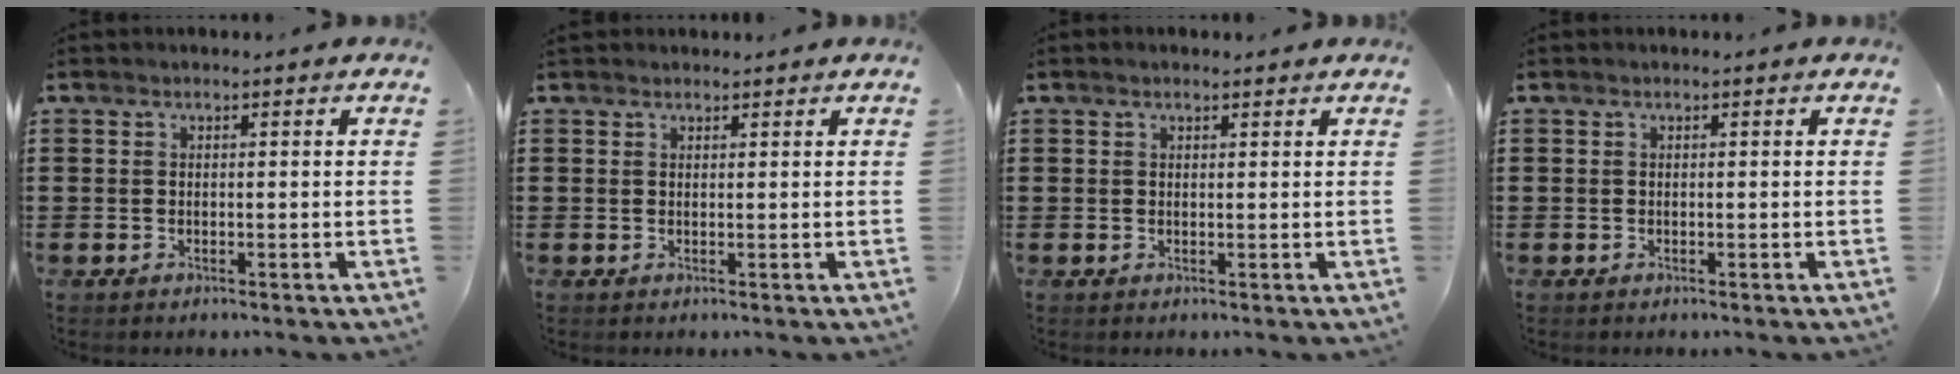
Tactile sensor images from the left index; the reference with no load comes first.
{"total": 0.8, "force": [0.7, 0.3, 0.0], "torque": [-0.002, 0.002, 0.015]}
{"total": 0.8, "force": [0.6, 0.2, 0.5], "torque": [-0.009, 0.003, 0.010]}
{"total": 0.0}